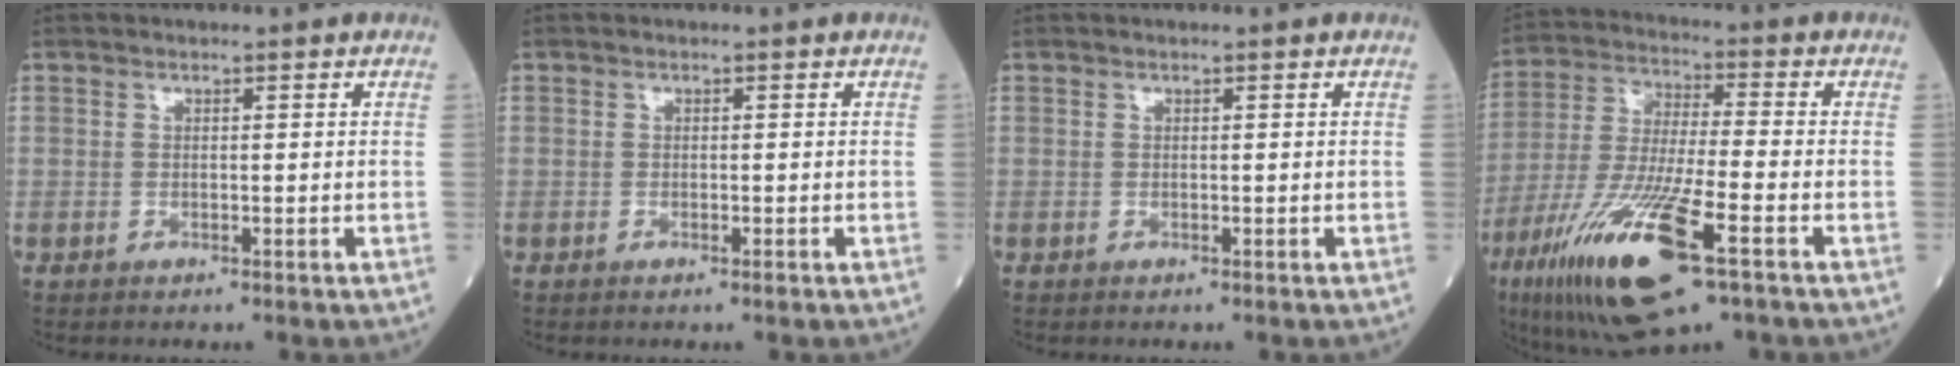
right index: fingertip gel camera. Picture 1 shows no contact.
{"total": 0.8, "force": [-0.4, 0.2, 0.7], "torque": [-0.011, -0.002, -0.006]}
{"total": 0.0}
{"total": 18.4, "force": [-8.8, 2.9, 15.9], "torque": [-0.338, -0.041, -0.154]}